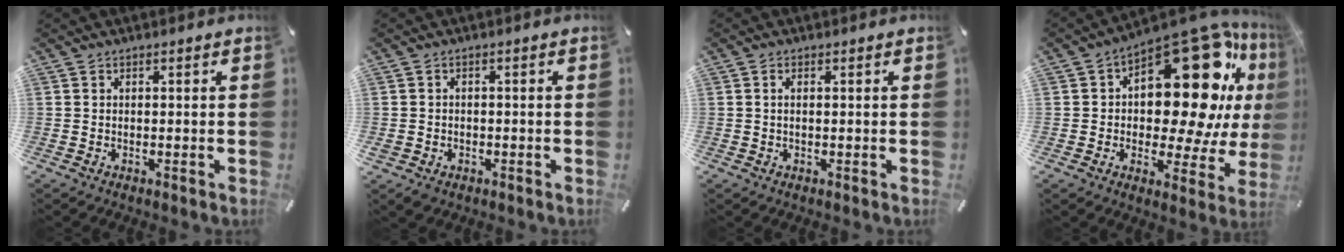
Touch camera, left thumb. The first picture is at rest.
{"total": 2.2, "force": [-1.0, 1.8, 0.8], "torque": [-0.017, 0.003, -0.021]}
{"total": 1.2, "force": [0.2, 0.3, 1.1], "torque": [-0.023, -0.001, 0.003]}
{"total": 23.6, "force": [8.8, 11.7, 18.5], "torque": [-0.260, -0.077, 0.148]}